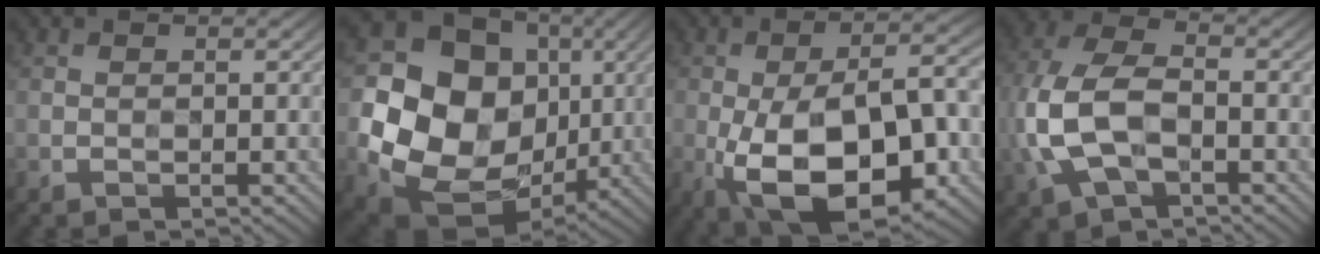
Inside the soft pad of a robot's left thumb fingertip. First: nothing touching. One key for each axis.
{"total": 18.7, "fx": 0.1, "fy": 16.2, "fz": 9.4, "tx": -0.218, "ty": -0.031, "tz": 0.021}
{"total": 17.2, "fx": -6.0, "fy": 7.9, "fz": 14.1, "tx": -0.239, "ty": -0.013, "tz": -0.088}
{"total": 11.6, "fx": -2.5, "fy": 6.9, "fz": 9.0, "tx": -0.234, "ty": 0.005, "tz": -0.054}